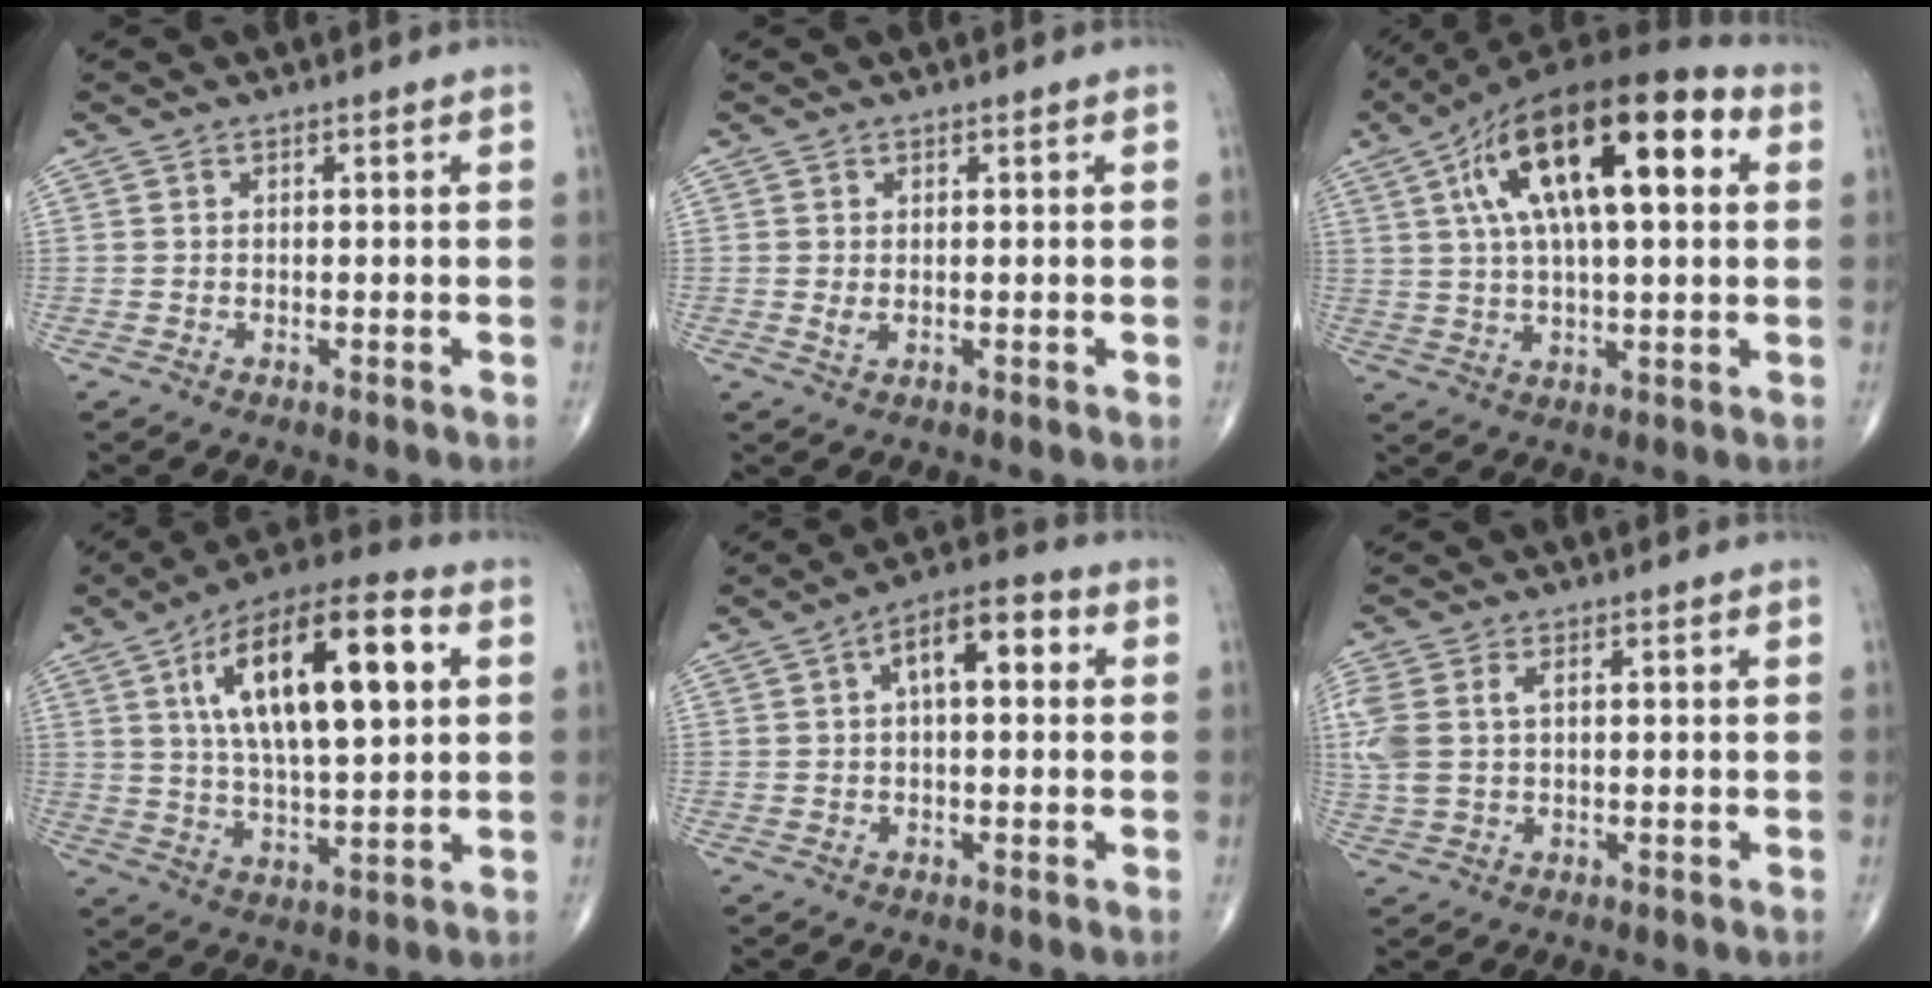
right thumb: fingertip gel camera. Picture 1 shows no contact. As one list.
[{"total": 1.1, "force": [0.2, 0.5, 0.9], "torque": [-0.017, -0.005, 0.007]}, {"total": 22.6, "force": [6.8, 8.8, 19.7], "torque": [-0.330, 0.021, 0.104]}, {"total": 20.9, "force": [5.7, 7.8, 18.5], "torque": [-0.301, 0.007, 0.089]}, {"total": 8.8, "force": [2.0, 4.0, 7.5], "torque": [-0.109, 0.028, 0.020]}, {"total": 7.5, "force": [1.6, 4.5, 5.8], "torque": [-0.167, 0.014, 0.038]}]